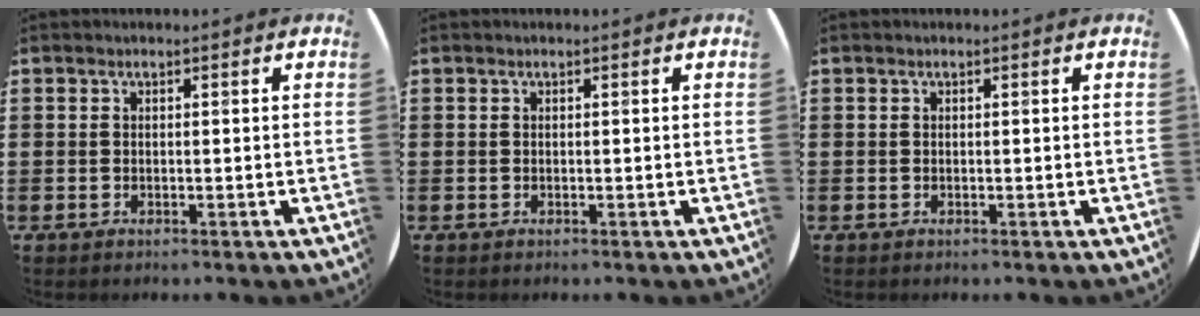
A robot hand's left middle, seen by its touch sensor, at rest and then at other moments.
{"total": 0.0}
{"total": 0.0}